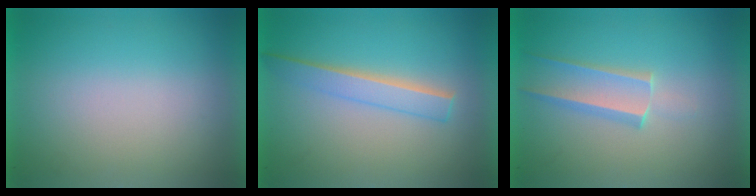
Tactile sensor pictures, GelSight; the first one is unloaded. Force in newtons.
{"total": 2.2}
{"total": 2.0}